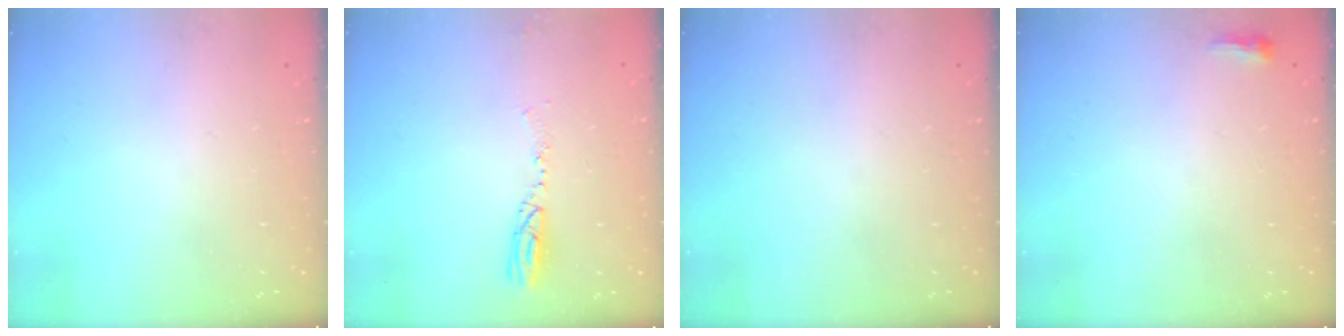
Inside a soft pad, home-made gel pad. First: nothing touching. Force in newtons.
{"total": 4.3, "press": 4.3, "slide": 0.8}
{"total": 0.0}
{"total": 2.9, "press": 2.8, "slide": 0.8}